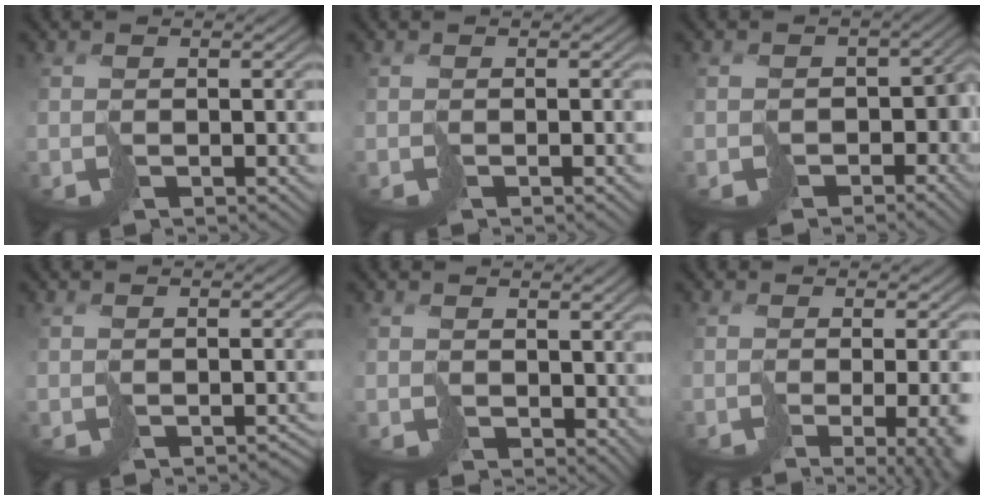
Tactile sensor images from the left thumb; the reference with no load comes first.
{"total": 0.5, "force": [-0.3, -0.1, 0.4], "torque": [-0.007, -0.001, -0.006]}
{"total": 5.8, "force": [-2.1, 4.5, 3.0], "torque": [-0.046, -0.019, -0.037]}
{"total": 1.0, "force": [-0.8, 0.3, 0.5], "torque": [-0.004, 0.000, -0.011]}
{"total": 2.8, "force": [1.3, 2.0, 1.4], "torque": [-0.037, -0.007, 0.025]}
{"total": 9.9, "force": [-2.9, 3.6, 8.7], "torque": [-0.098, -0.015, -0.025]}